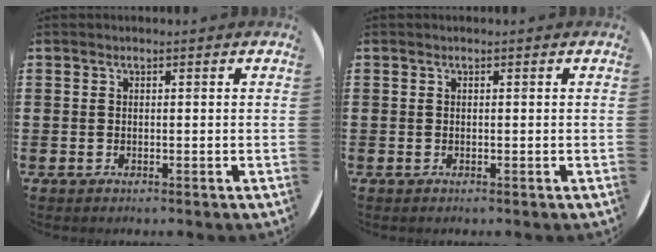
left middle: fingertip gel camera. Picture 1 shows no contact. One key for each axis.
{"total": 0.0}